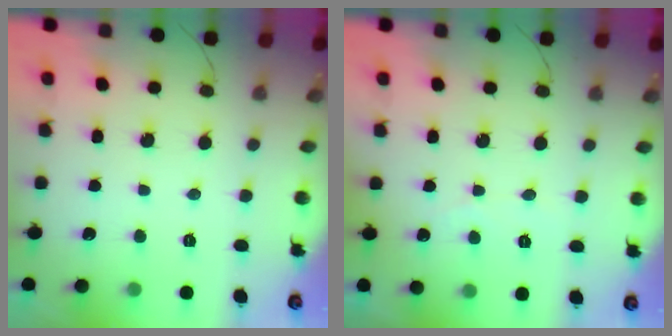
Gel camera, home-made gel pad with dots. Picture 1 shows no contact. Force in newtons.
{"total": 2.6, "press": 2.6, "slide": 0.2}